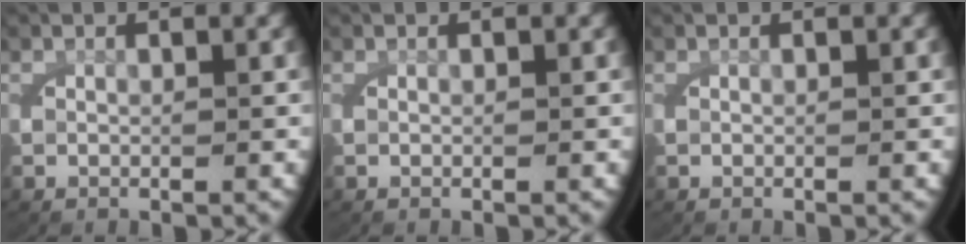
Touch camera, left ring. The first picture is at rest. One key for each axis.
{"total": 0.0}
{"total": 0.0}